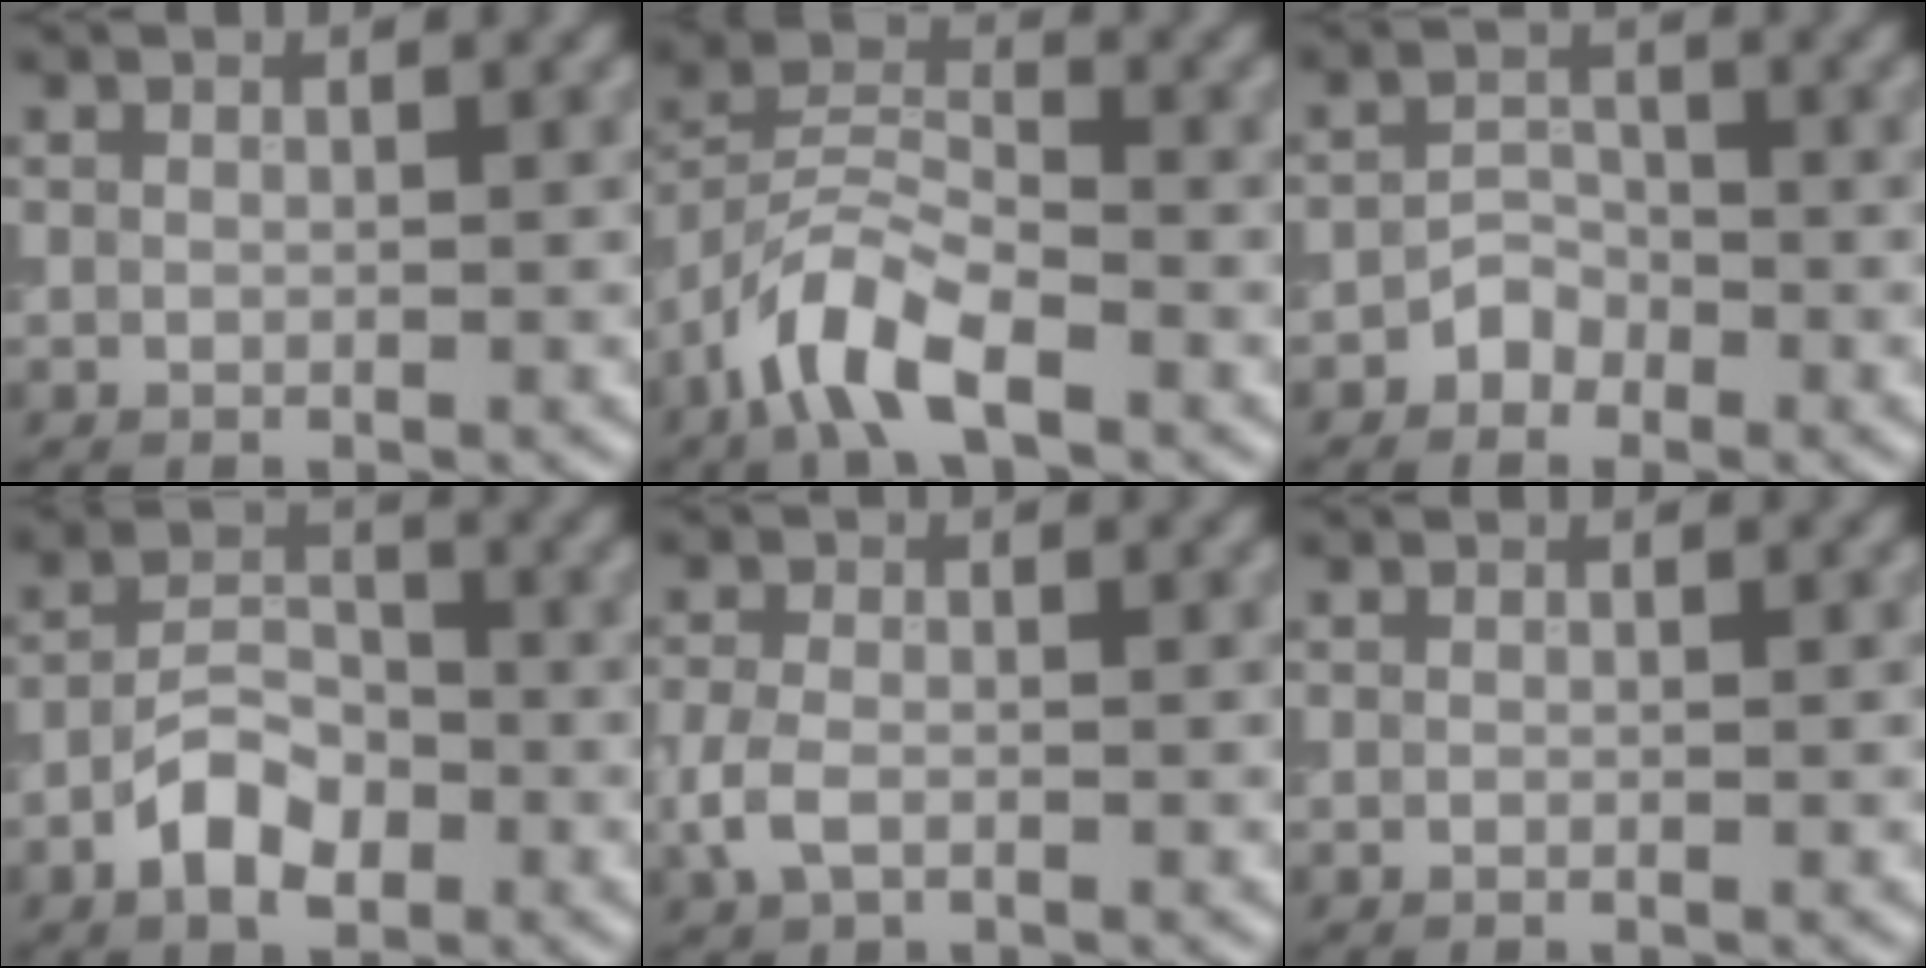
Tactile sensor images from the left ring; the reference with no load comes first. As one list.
[{"total": 6.3, "force": [-3.8, 2.7, 4.3], "torque": [-0.078, 0.008, -0.084]}, {"total": 1.8, "force": [-1.3, 1.2, 0.4], "torque": [0.001, 0.009, -0.027]}, {"total": 4.8, "force": [-2.5, 2.7, 3.2], "torque": [-0.049, 0.009, -0.053]}, {"total": 2.7, "force": [-1.0, 1.7, 1.8], "torque": [-0.044, -0.003, -0.026]}, {"total": 0.0}]